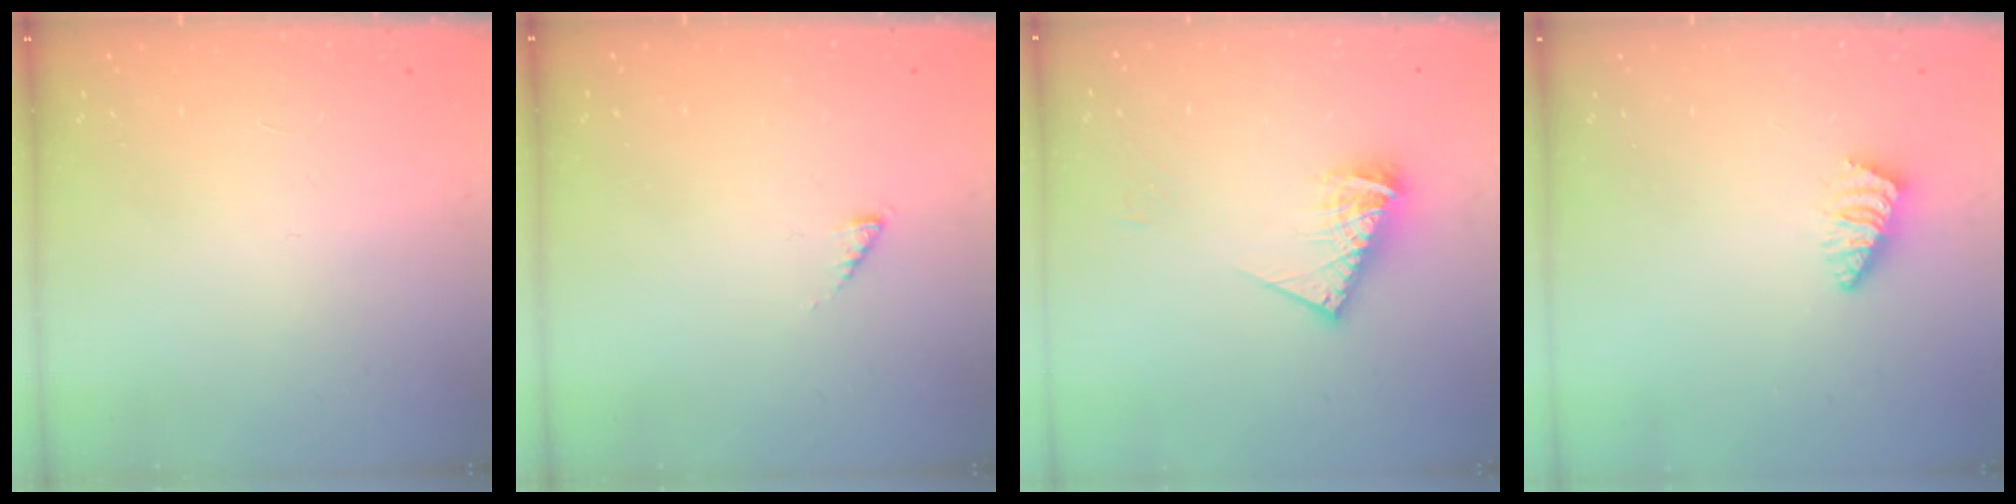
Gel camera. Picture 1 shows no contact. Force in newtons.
{"total": 1.1, "press": 1.0, "slide": 0.3}
{"total": 10.4, "press": 10.4, "slide": 0.9}
{"total": 1.1, "press": 1.1, "slide": 0.2}